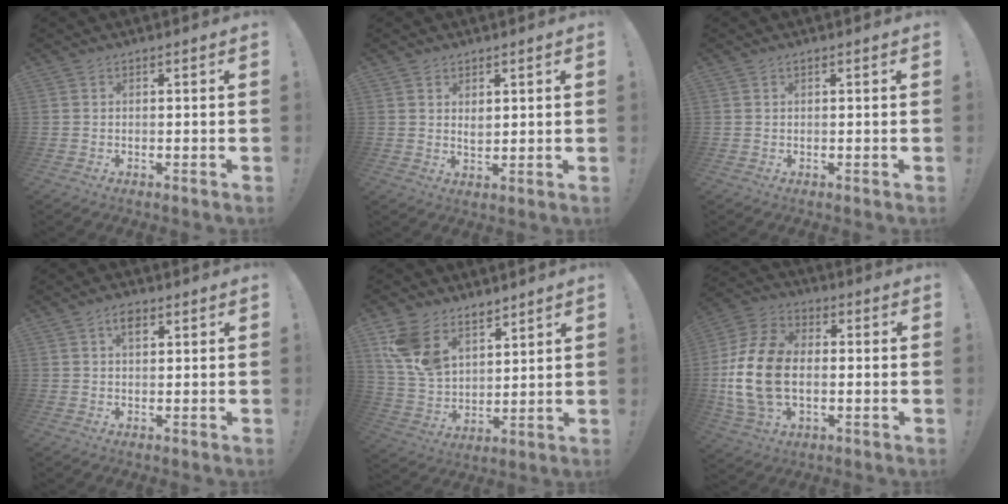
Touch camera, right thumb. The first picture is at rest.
{"total": 3.0, "force": [1.9, 1.9, 1.3], "torque": [-0.010, -0.011, 0.031]}
{"total": 0.0}
{"total": 3.9, "force": [1.9, 2.0, 2.7], "torque": [-0.037, -0.001, 0.029]}
{"total": 13.2, "force": [9.4, 7.6, 5.3], "torque": [-0.116, -0.052, 0.189]}
{"total": 17.6, "force": [-1.2, 12.2, 12.6], "torque": [-0.240, 0.017, -0.018]}